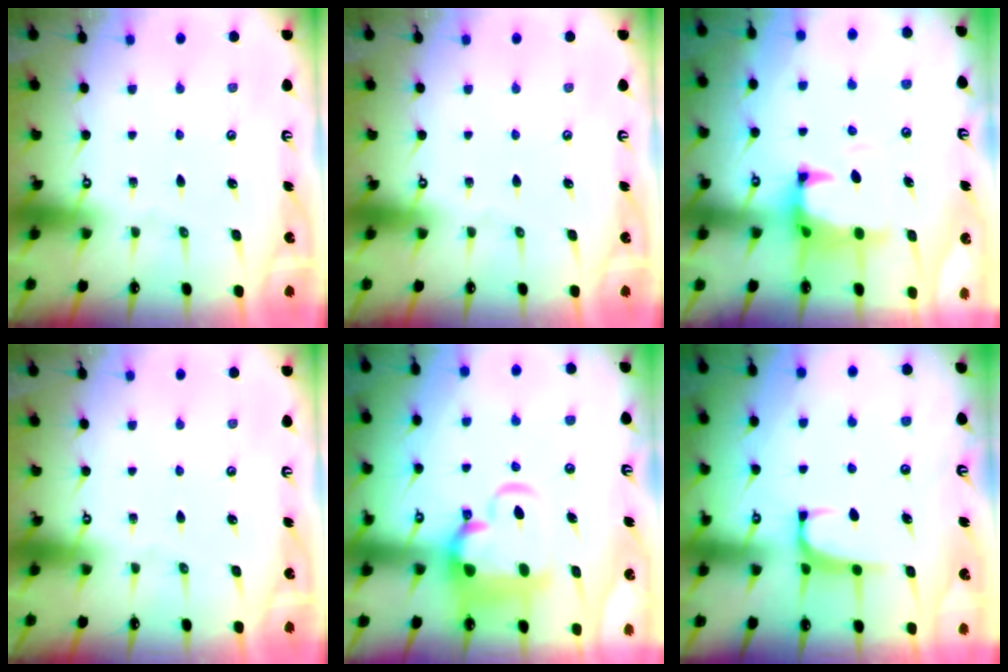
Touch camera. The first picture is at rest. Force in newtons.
{"total": 0.0}
{"total": 1.6, "press": 1.1, "slide": 1.1}
{"total": 0.0}
{"total": 5.4, "press": 5.2, "slide": 1.4}
{"total": 1.0, "press": 0.6, "slide": 0.7}